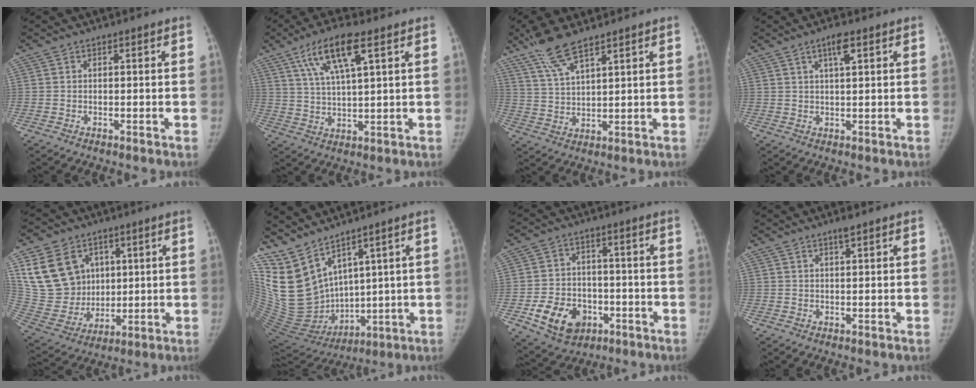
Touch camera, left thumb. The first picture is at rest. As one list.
[{"total": 10.9, "force": [5.4, 2.5, 9.1], "torque": [-0.177, -0.010, 0.104]}, {"total": 8.4, "force": [6.2, 1.9, 5.4], "torque": [-0.111, -0.022, 0.130]}, {"total": 3.7, "force": [1.9, 0.8, 3.1], "torque": [-0.057, -0.002, 0.035]}, {"total": 17.0, "force": [6.4, 13.4, 8.3], "torque": [-0.133, -0.013, 0.140]}, {"total": 14.5, "force": [9.9, 6.9, 8.0], "torque": [-0.133, -0.065, 0.229]}, {"total": 11.4, "force": [-4.3, 8.7, 6.0], "torque": [-0.077, 0.018, -0.061]}, {"total": 1.5, "force": [1.1, 0.1, 1.1], "torque": [-0.017, -0.003, 0.020]}]